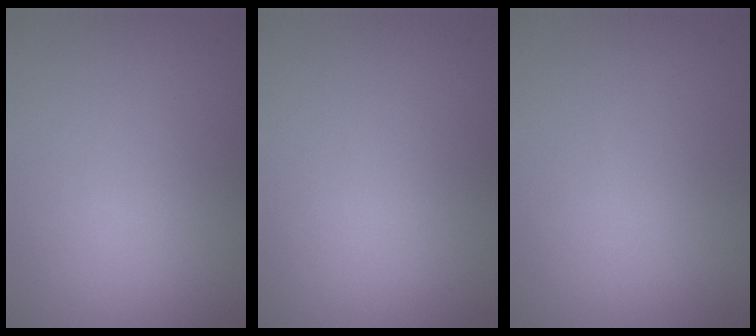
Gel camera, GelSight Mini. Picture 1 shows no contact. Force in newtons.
{"total": 0.0}
{"total": 0.0}